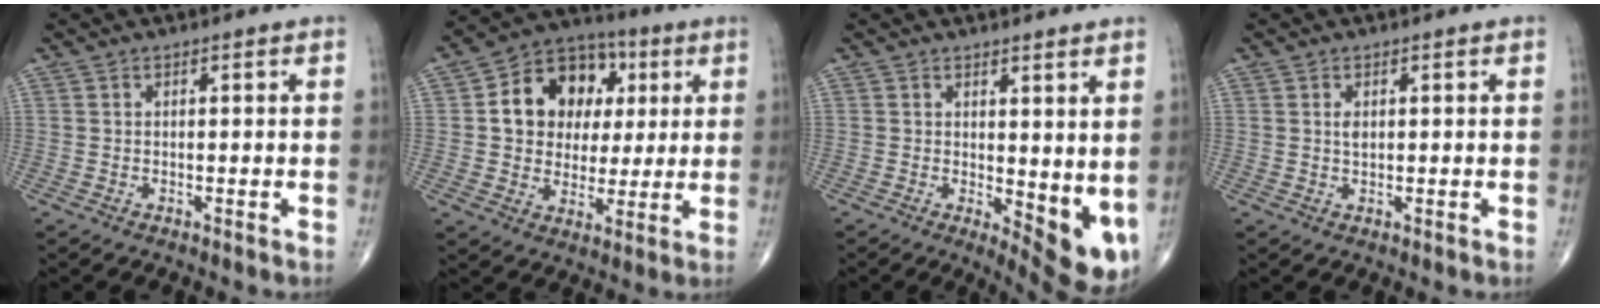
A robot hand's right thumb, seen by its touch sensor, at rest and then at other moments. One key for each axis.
{"total": 15.3, "fx": 3.3, "fy": 12.3, "fz": 8.6, "tx": -0.098, "ty": 0.011, "tz": 0.051}
{"total": 9.1, "fx": 0.8, "fy": 3.9, "fz": 8.2, "tx": -0.096, "ty": -0.024, "tz": 0.022}
{"total": 1.5, "fx": 0.4, "fy": 0.9, "fz": 1.2, "tx": -0.018, "ty": -0.003, "tz": 0.009}